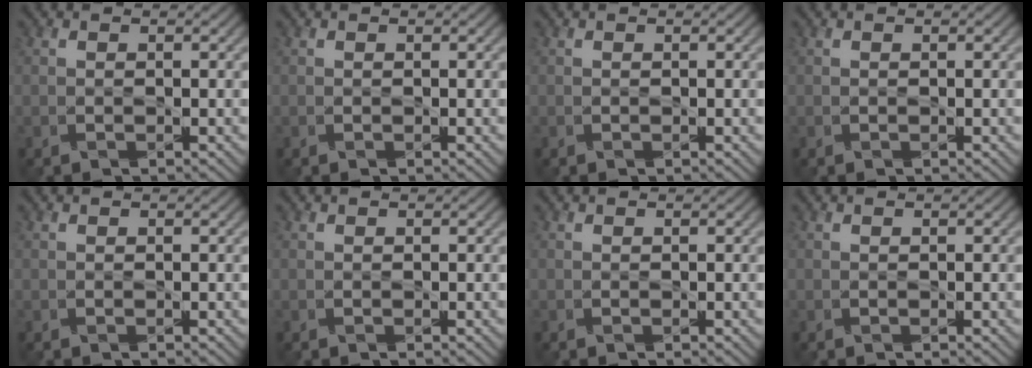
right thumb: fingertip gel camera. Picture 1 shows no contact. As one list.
[{"total": 0.0}, {"total": 0.0}, {"total": 0.0}, {"total": 0.0}, {"total": 0.0}, {"total": 0.0}, {"total": 0.0}]